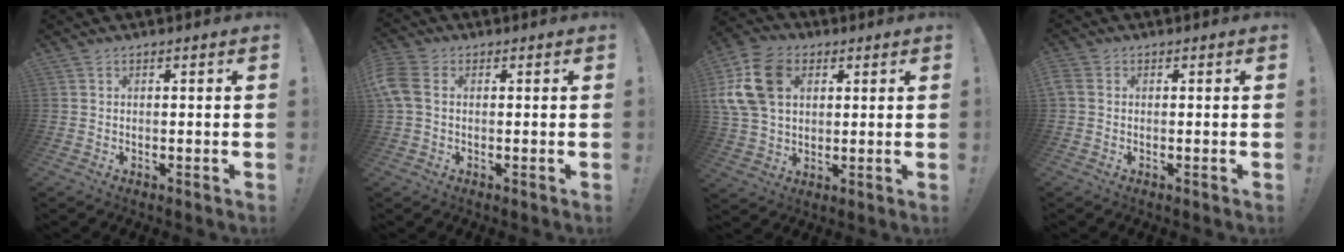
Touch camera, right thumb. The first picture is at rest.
{"total": 6.1, "force": [0.8, 4.1, 4.4], "torque": [-0.115, 0.003, 0.017]}
{"total": 17.5, "force": [5.1, 12.8, 10.8], "torque": [-0.219, -0.004, 0.100]}
{"total": 1.6, "force": [0.0, 1.1, 1.1], "torque": [-0.029, 0.008, 0.002]}